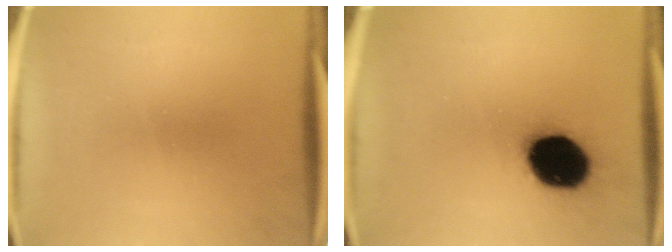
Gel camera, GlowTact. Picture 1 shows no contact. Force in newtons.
{"total": 18.7}